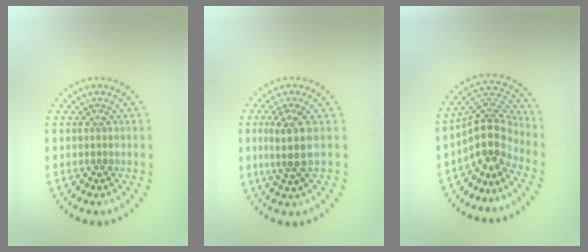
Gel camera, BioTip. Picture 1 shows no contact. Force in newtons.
{"total": 2.9, "press": 2.4, "slide": 1.7}
{"total": 4.4, "press": 3.3, "slide": 3.0}